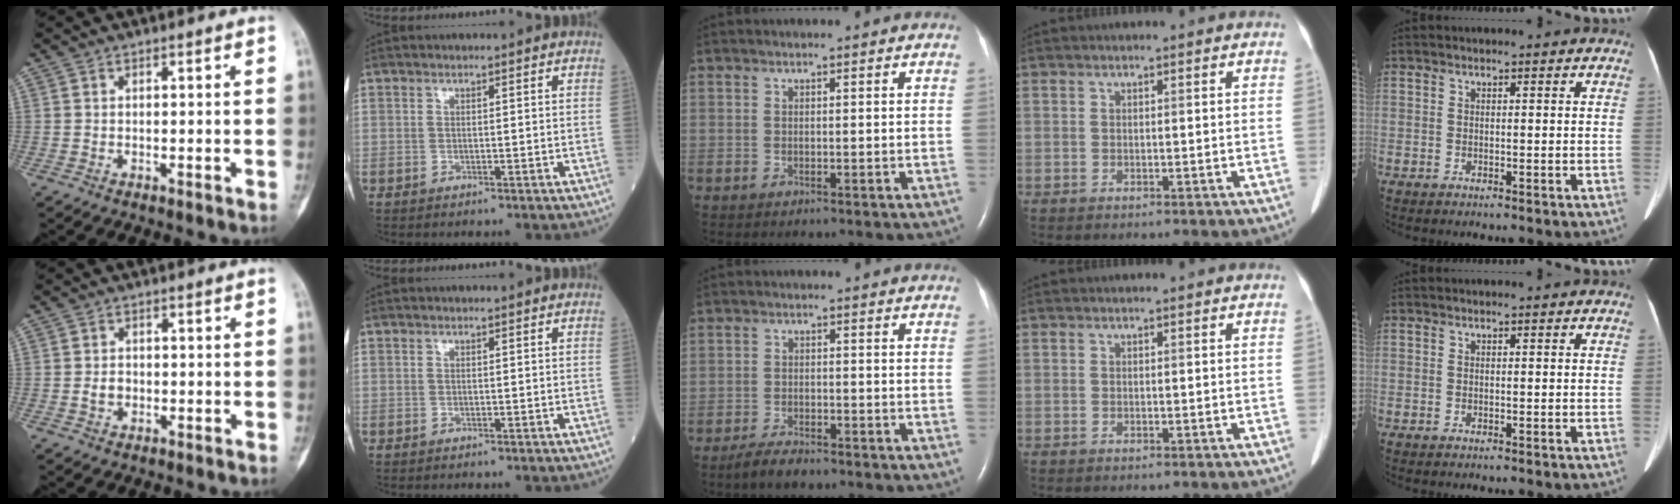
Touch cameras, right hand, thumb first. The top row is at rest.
{"thumb": {"total": 2.2, "force": [-0.5, 1.8, 1.3], "torque": [-0.017, 0.007, -0.009]}, "middle": {"total": 3.5, "force": [-2.9, 0.8, 1.7], "torque": [-0.043, -0.006, -0.051]}}